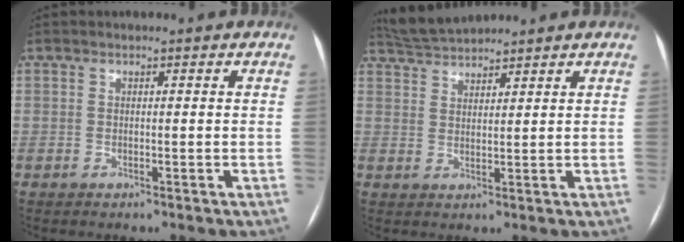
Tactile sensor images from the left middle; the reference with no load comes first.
{"total": 4.7, "force": [4.7, -0.3, 0.7], "torque": [-0.022, 0.022, 0.093]}